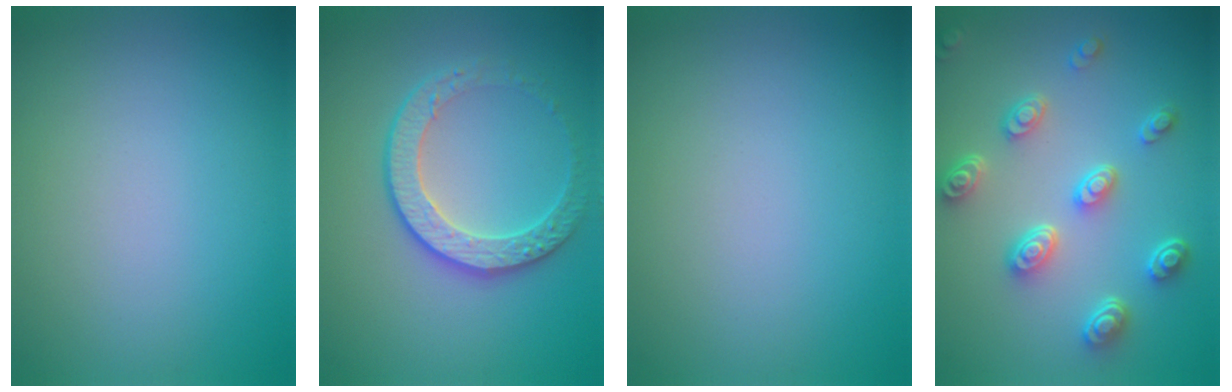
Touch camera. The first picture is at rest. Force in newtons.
{"total": 3.7, "press": 3.3, "slide": 1.7}
{"total": 0.0}
{"total": 5.0, "press": 3.9, "slide": 3.1}